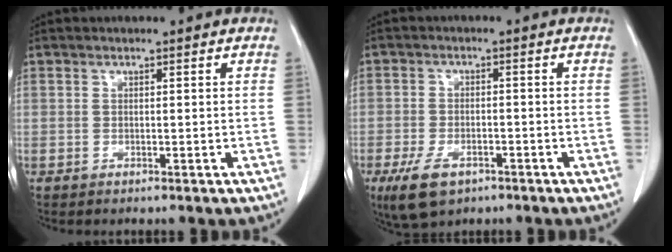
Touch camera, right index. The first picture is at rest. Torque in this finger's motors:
{"motor_torque": [-1.30, -0.23, -1.05, -0.21]}